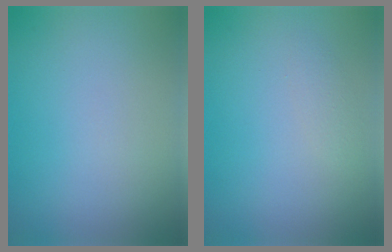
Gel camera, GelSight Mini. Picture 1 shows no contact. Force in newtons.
{"total": 1.0, "press": 1.0, "slide": 0.0}